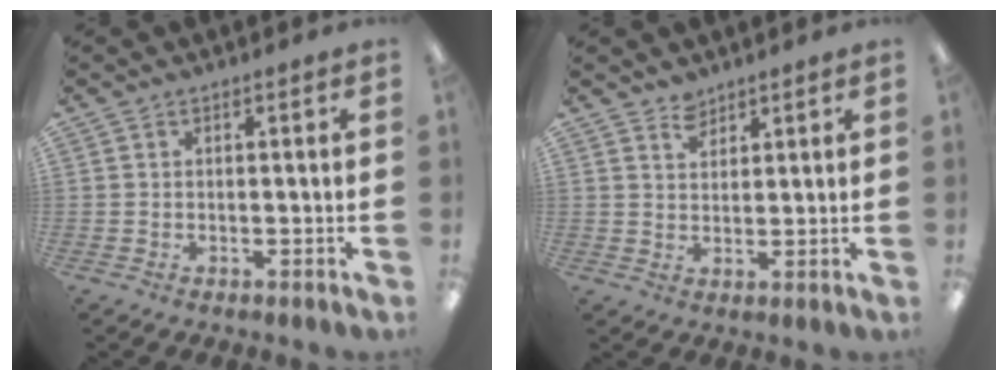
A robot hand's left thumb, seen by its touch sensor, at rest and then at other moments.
{"total": 3.8, "force": [3.2, 2.0, 0.4], "torque": [0.000, -0.017, 0.060]}